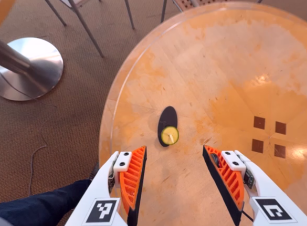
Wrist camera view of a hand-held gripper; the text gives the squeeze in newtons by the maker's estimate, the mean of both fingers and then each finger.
{"total": 0.0}